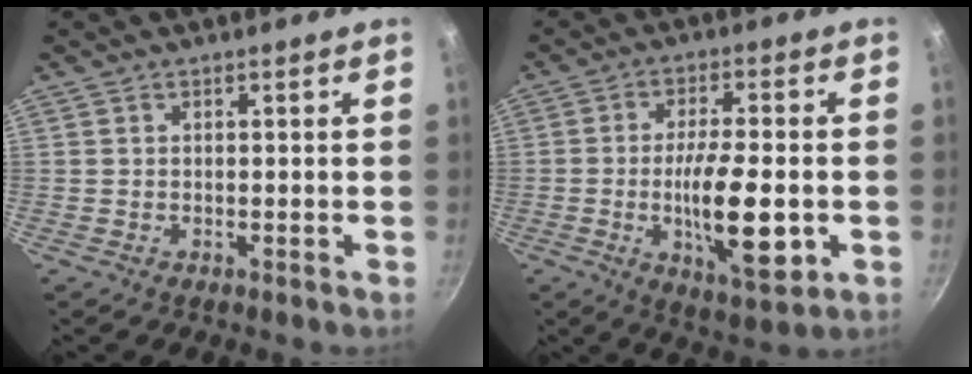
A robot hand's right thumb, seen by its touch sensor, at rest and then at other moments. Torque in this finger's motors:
{"motor_torque": [2.94, 2.06, 1.90, -0.87, 0.32]}